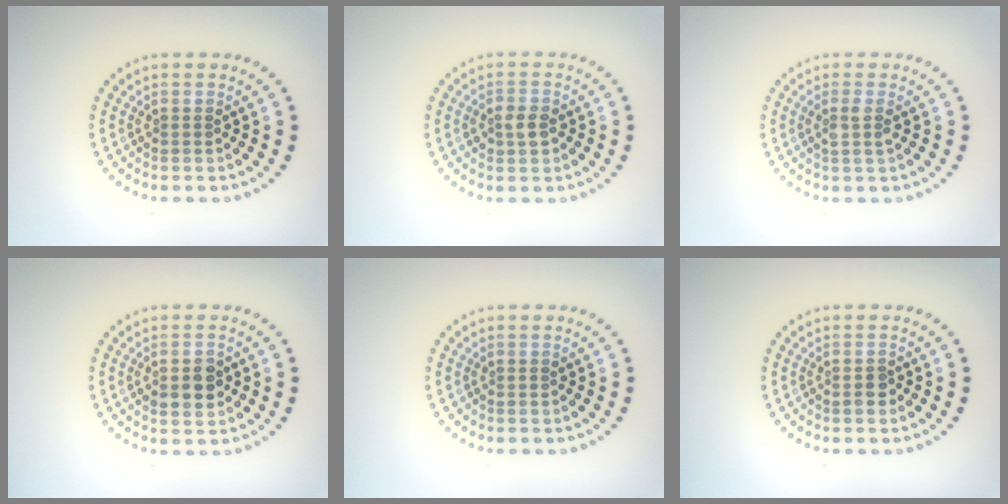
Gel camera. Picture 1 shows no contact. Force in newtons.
{"total": 1.9, "press": 1.9, "slide": 0.4}
{"total": 1.5, "press": 1.3, "slide": 0.9}
{"total": 3.0, "press": 3.0, "slide": 0.2}
{"total": 0.0}
{"total": 1.3, "press": 1.1, "slide": 0.6}